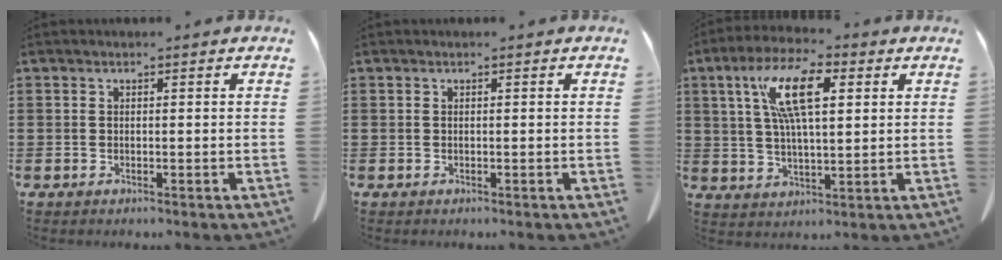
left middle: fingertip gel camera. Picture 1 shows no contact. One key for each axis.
{"total": 0.0}
{"total": 11.4, "fx": 4.2, "fy": 3.8, "fz": 9.9, "tx": -0.213, "ty": 0.009, "tz": 0.069}